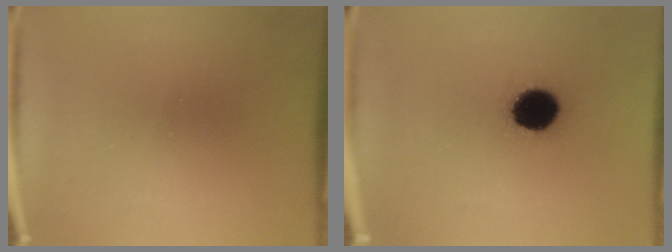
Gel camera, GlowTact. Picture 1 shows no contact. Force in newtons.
{"total": 10.0}